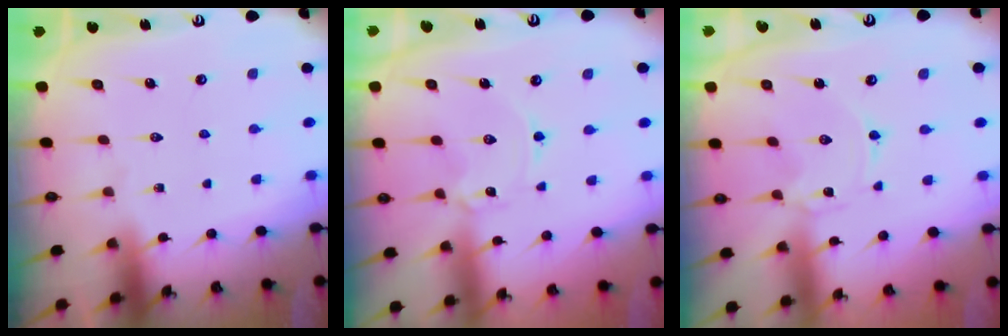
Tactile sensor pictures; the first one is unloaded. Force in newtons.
{"total": 0.9, "press": 0.9, "slide": 0.1}
{"total": 0.0}